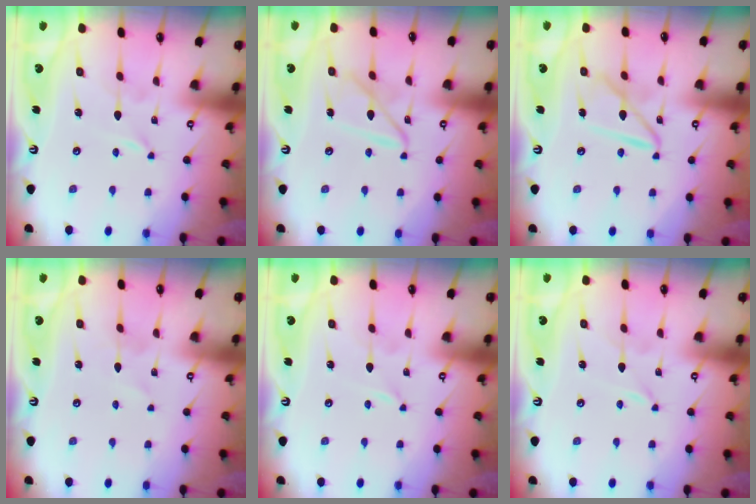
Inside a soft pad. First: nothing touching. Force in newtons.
{"total": 8.5, "press": 8.5, "slide": 0.8}
{"total": 10.3, "press": 10.3, "slide": 1.0}
{"total": 0.7, "press": 0.7, "slide": 0.0}
{"total": 0.0}
{"total": 0.0}